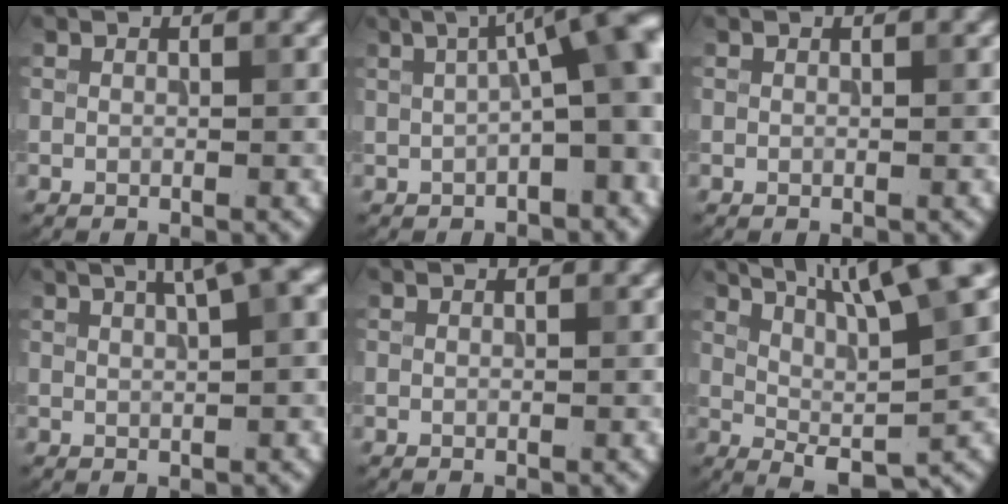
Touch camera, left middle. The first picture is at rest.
{"total": 9.3, "force": [1.2, 2.7, 8.8], "torque": [-0.111, 0.027, 0.012]}
{"total": 0.0}
{"total": 4.8, "force": [2.3, 0.9, 4.1], "torque": [-0.049, 0.019, 0.031]}
{"total": 0.0}
{"total": 9.5, "force": [5.0, 1.7, 7.9], "torque": [-0.106, 0.017, 0.079]}